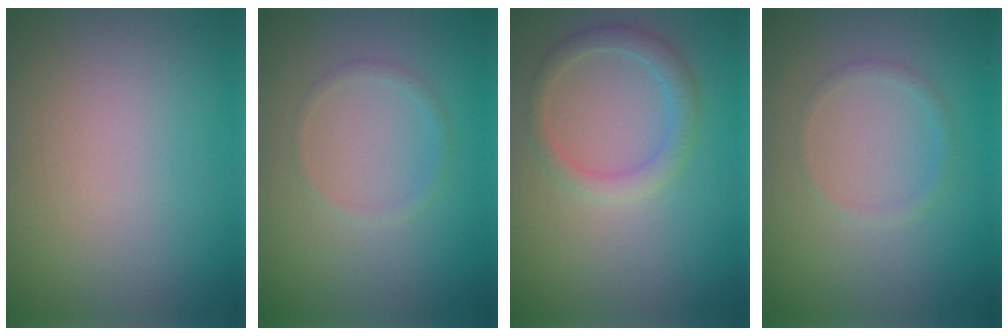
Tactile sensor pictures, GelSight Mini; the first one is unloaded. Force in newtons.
{"total": 0.9, "press": 0.9, "slide": 0.1}
{"total": 2.4, "press": 2.4, "slide": 0.1}
{"total": 0.9, "press": 0.9, "slide": 0.1}